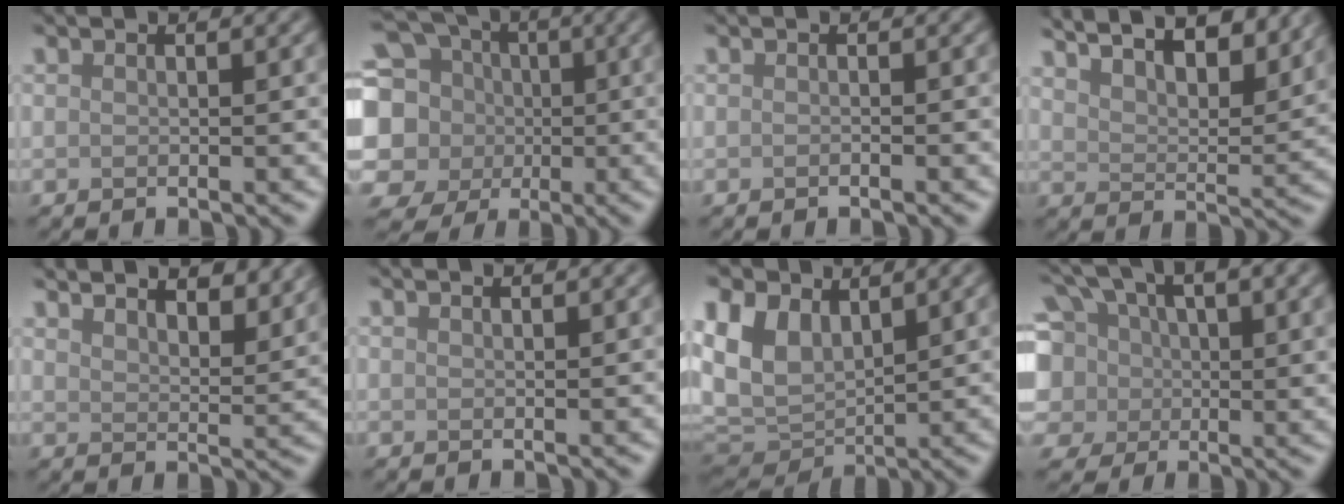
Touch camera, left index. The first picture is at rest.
{"total": 13.8, "force": [-0.7, 12.3, 6.2], "torque": [-0.161, 0.018, -0.035]}
{"total": 0.0}
{"total": 11.2, "force": [8.9, 3.6, 5.9], "torque": [-0.072, 0.020, 0.093]}
{"total": 8.0, "force": [6.7, 2.3, 3.7], "torque": [-0.041, 0.011, 0.072]}
{"total": 0.9, "force": [0.8, 0.1, 0.4], "torque": [-0.005, 0.001, 0.010]}
{"total": 8.0, "force": [2.9, 5.6, 4.9], "torque": [-0.123, 0.001, 0.060]}
{"total": 9.0, "force": [2.2, 6.5, 5.8], "torque": [-0.128, 0.008, 0.035]}